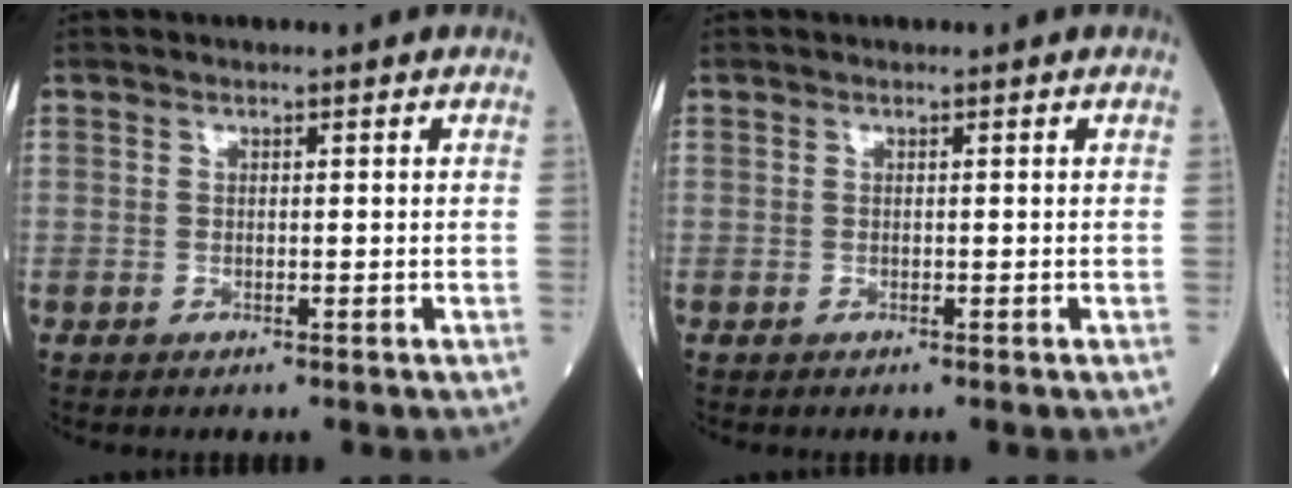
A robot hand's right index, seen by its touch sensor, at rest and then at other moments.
{"total": 0.0}